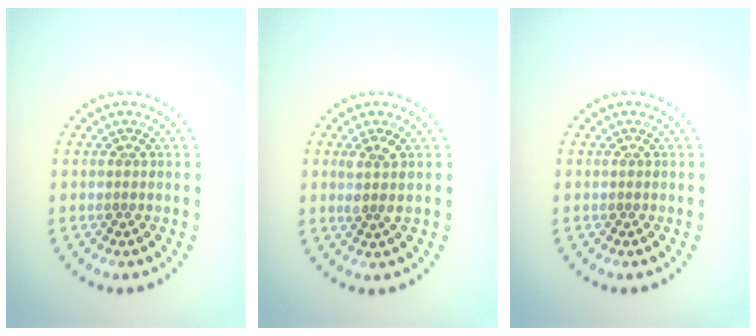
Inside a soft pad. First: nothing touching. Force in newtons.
{"total": 1.7, "press": 1.5, "slide": 0.9}
{"total": 0.0}